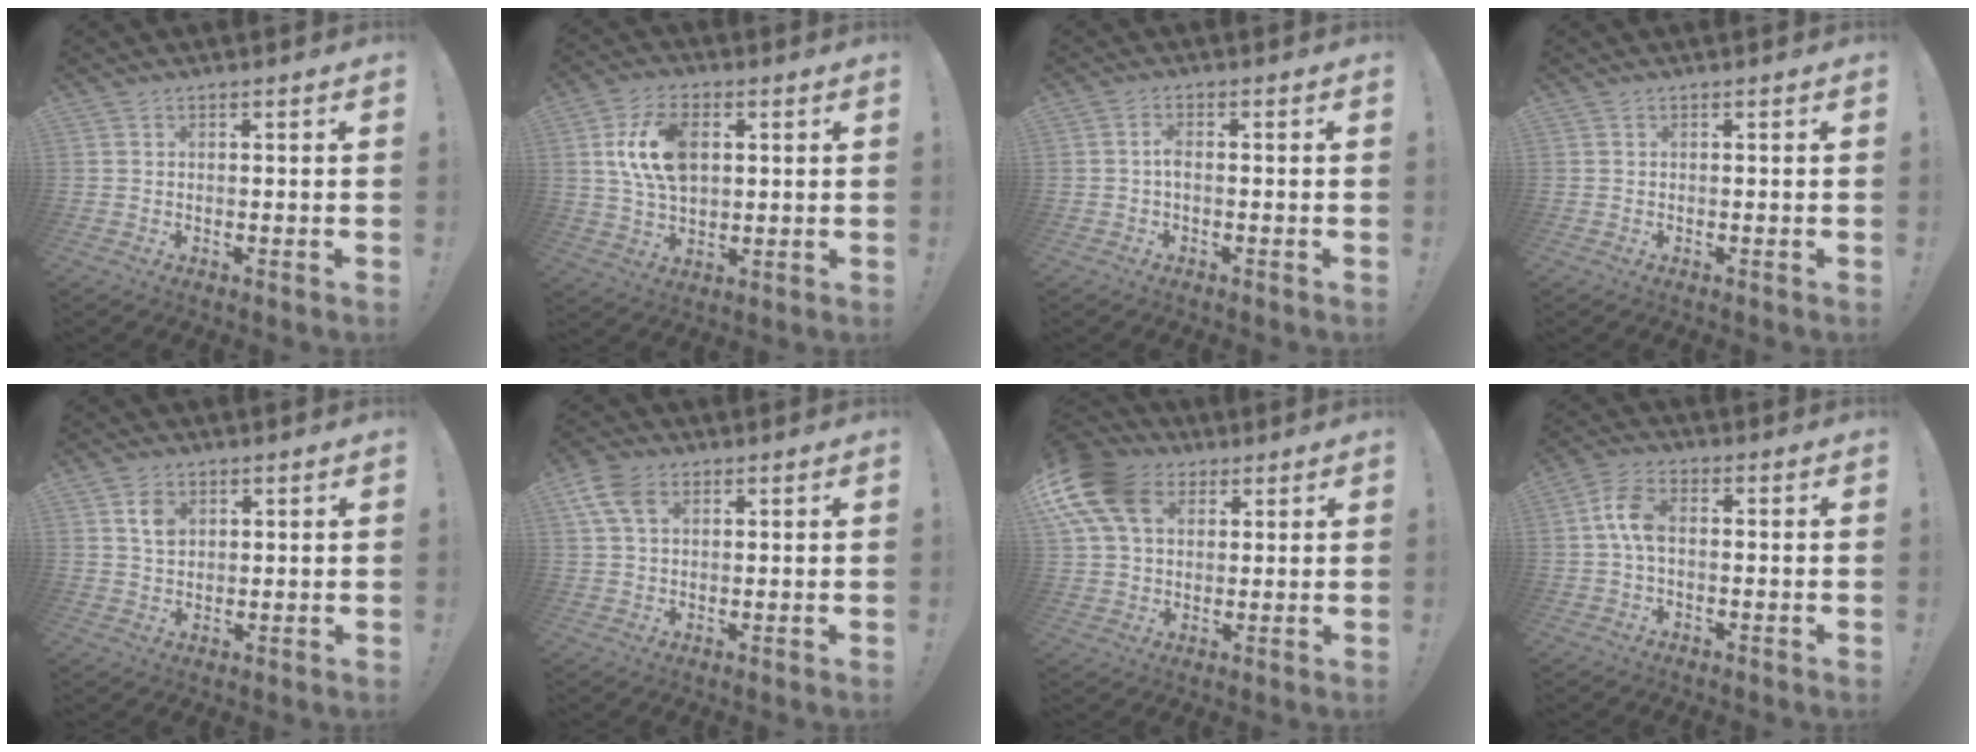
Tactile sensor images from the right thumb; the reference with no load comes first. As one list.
[{"total": 14.2, "force": [3.3, 9.0, 10.5], "torque": [-0.205, 0.009, 0.060]}, {"total": 2.4, "force": [-0.7, 1.0, 2.1], "torque": [-0.050, 0.004, -0.014]}, {"total": 0.0}, {"total": 4.9, "force": [2.1, 3.6, 2.6], "torque": [-0.028, -0.008, 0.036]}, {"total": 7.8, "force": [3.1, 5.1, 5.0], "torque": [-0.107, -0.002, 0.060]}, {"total": 16.5, "force": [6.1, 11.8, 9.9], "torque": [-0.193, -0.021, 0.113]}, {"total": 7.2, "force": [0.0, 4.1, 5.9], "torque": [-0.116, 0.004, -0.001]}]